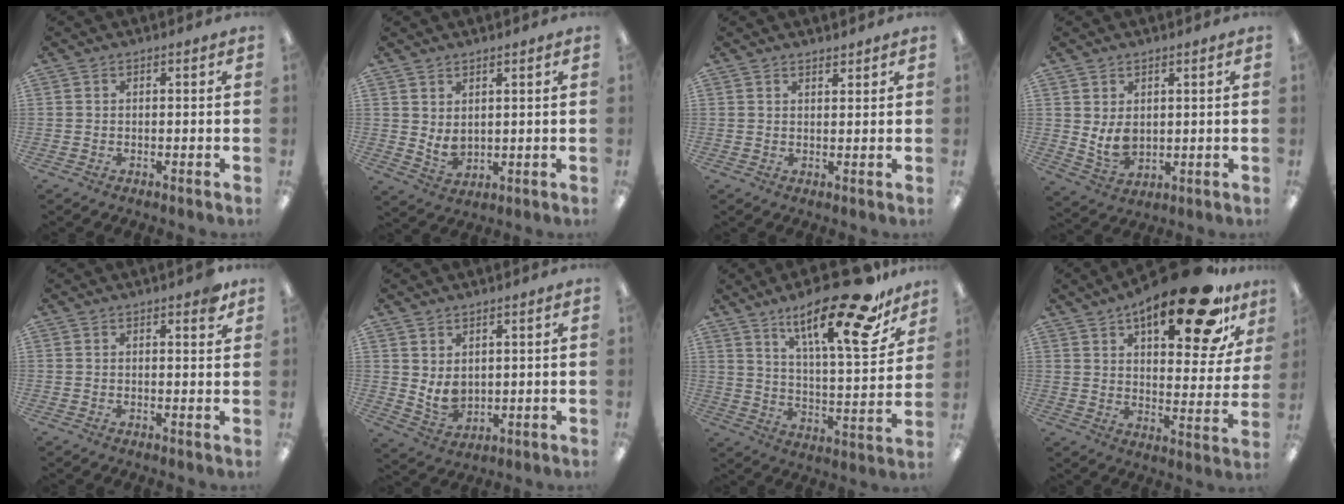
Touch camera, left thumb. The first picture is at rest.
{"total": 4.0, "force": [2.5, 2.2, 2.0], "torque": [-0.027, -0.021, 0.047]}
{"total": 1.6, "force": [1.6, 0.4, 0.2], "torque": [0.004, -0.008, 0.028]}
{"total": 6.1, "force": [1.7, 4.3, 4.0], "torque": [-0.082, -0.015, 0.030]}
{"total": 2.5, "force": [1.8, 0.6, 1.5], "torque": [-0.018, -0.005, 0.029]}
{"total": 5.3, "force": [2.6, 3.7, 2.7], "torque": [-0.049, -0.019, 0.049]}
{"total": 23.3, "force": [16.1, 6.0, 15.7], "torque": [-0.249, -0.100, 0.258]}
{"total": 22.2, "force": [14.3, 8.0, 15.0], "torque": [-0.211, -0.077, 0.226]}